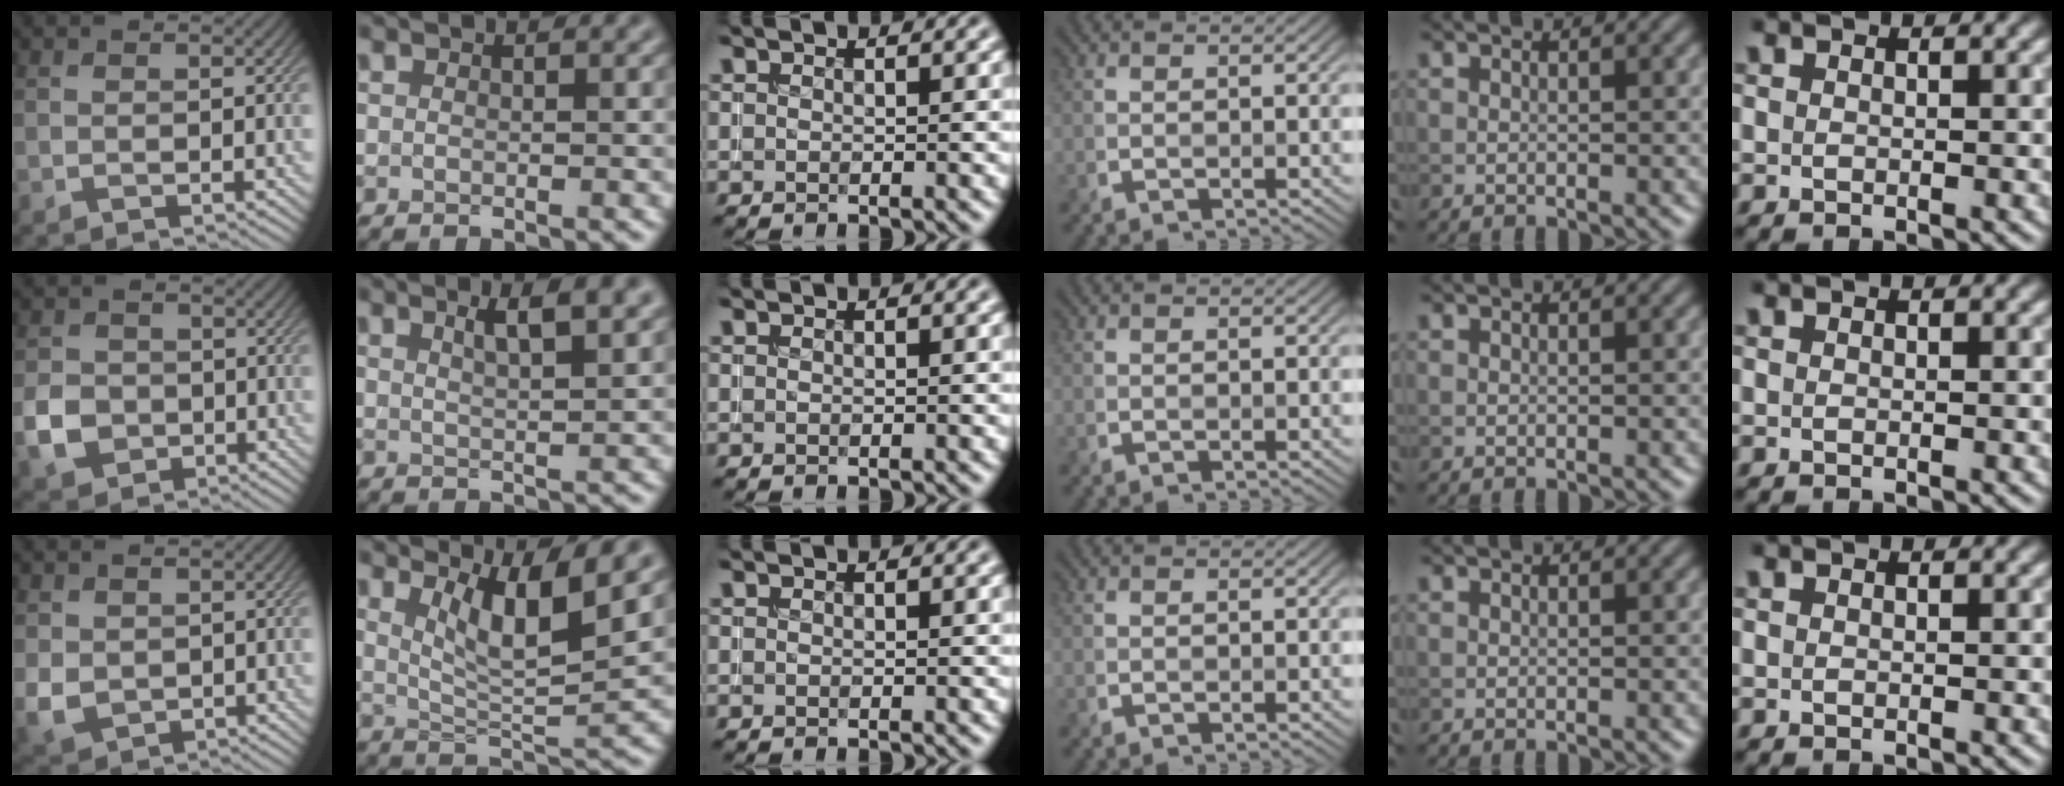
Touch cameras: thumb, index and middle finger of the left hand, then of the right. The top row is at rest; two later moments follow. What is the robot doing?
{"motion": "insert", "object": "coin"}